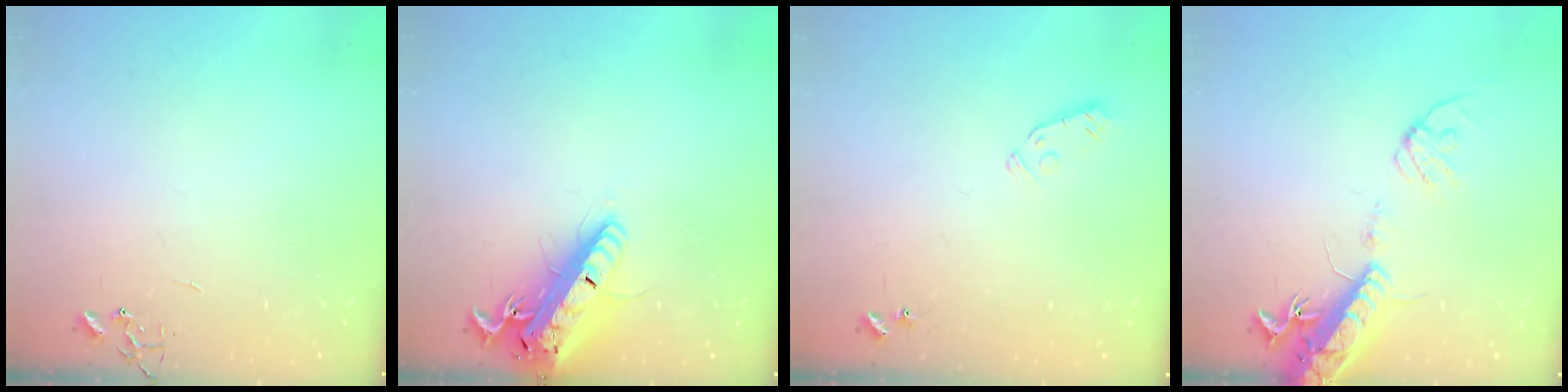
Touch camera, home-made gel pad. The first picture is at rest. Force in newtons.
{"total": 21.8, "press": 21.4, "slide": 4.2}
{"total": 3.6, "press": 3.4, "slide": 0.9}
{"total": 16.1, "press": 15.7, "slide": 3.6}